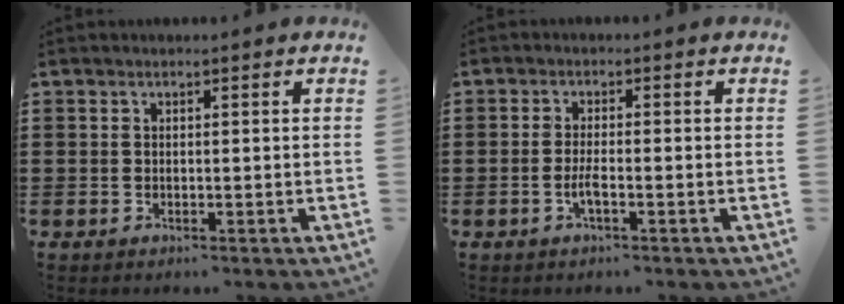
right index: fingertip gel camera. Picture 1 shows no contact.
{"total": 2.5, "force": [-1.0, 0.4, 2.3], "torque": [-0.048, -0.003, -0.020]}